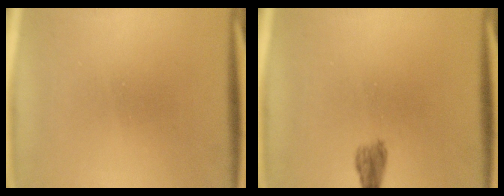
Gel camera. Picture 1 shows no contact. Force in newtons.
{"total": 1.6}